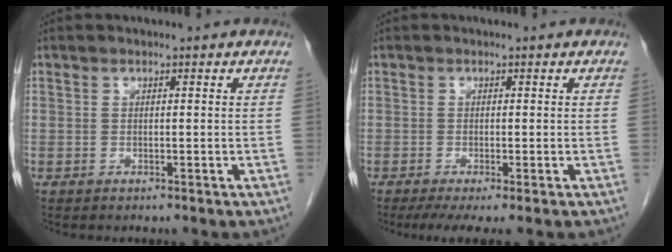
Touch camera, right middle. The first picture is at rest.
{"total": 4.4, "force": [-2.9, 0.5, 3.3], "torque": [-0.049, -0.014, -0.047]}